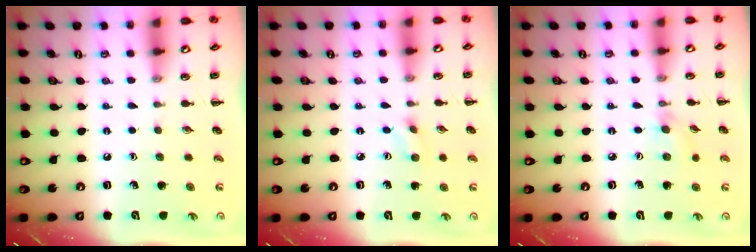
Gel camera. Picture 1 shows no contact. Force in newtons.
{"total": 2.5, "press": 2.4, "slide": 0.9}
{"total": 3.4, "press": 3.1, "slide": 1.3}